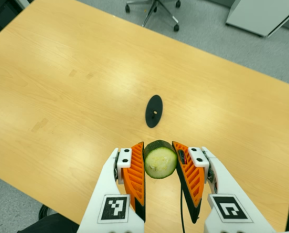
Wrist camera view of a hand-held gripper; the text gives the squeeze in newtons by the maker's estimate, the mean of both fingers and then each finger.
{"total": 10.6, "left": 9.7, "right": 11.5}